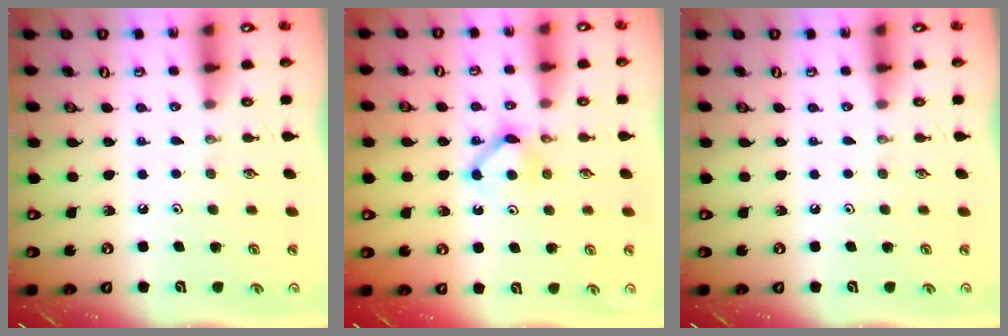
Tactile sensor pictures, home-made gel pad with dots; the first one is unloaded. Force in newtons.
{"total": 5.1, "press": 5.0, "slide": 0.7}
{"total": 0.0}